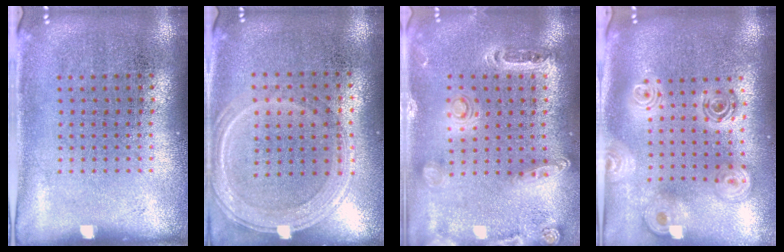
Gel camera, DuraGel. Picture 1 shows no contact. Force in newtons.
{"total": 1.2, "press": 1.2, "slide": 0.3}
{"total": 1.4, "press": 1.4, "slide": 0.3}
{"total": 2.4, "press": 1.9, "slide": 1.5}